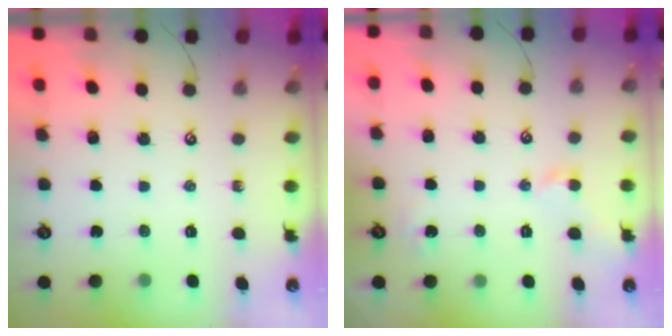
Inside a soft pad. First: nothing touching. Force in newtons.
{"total": 1.7, "press": 1.6, "slide": 0.5}